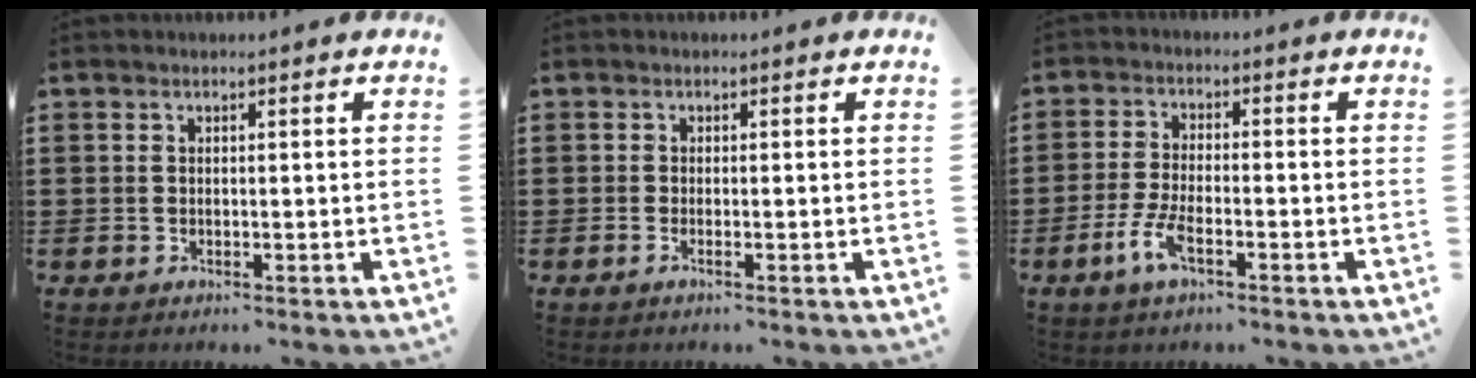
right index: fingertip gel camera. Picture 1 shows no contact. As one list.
[{"total": 0.6, "force": [-0.3, 0.0, 0.6], "torque": [-0.010, -0.005, -0.006]}, {"total": 4.9, "force": [-2.6, 1.5, 3.9], "torque": [-0.098, -0.010, -0.055]}]